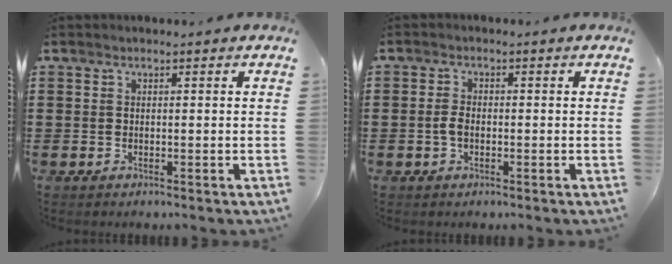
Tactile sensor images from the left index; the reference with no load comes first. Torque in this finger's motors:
{"motor_torque": [0.78, 0.76, 0.32, 0.03]}